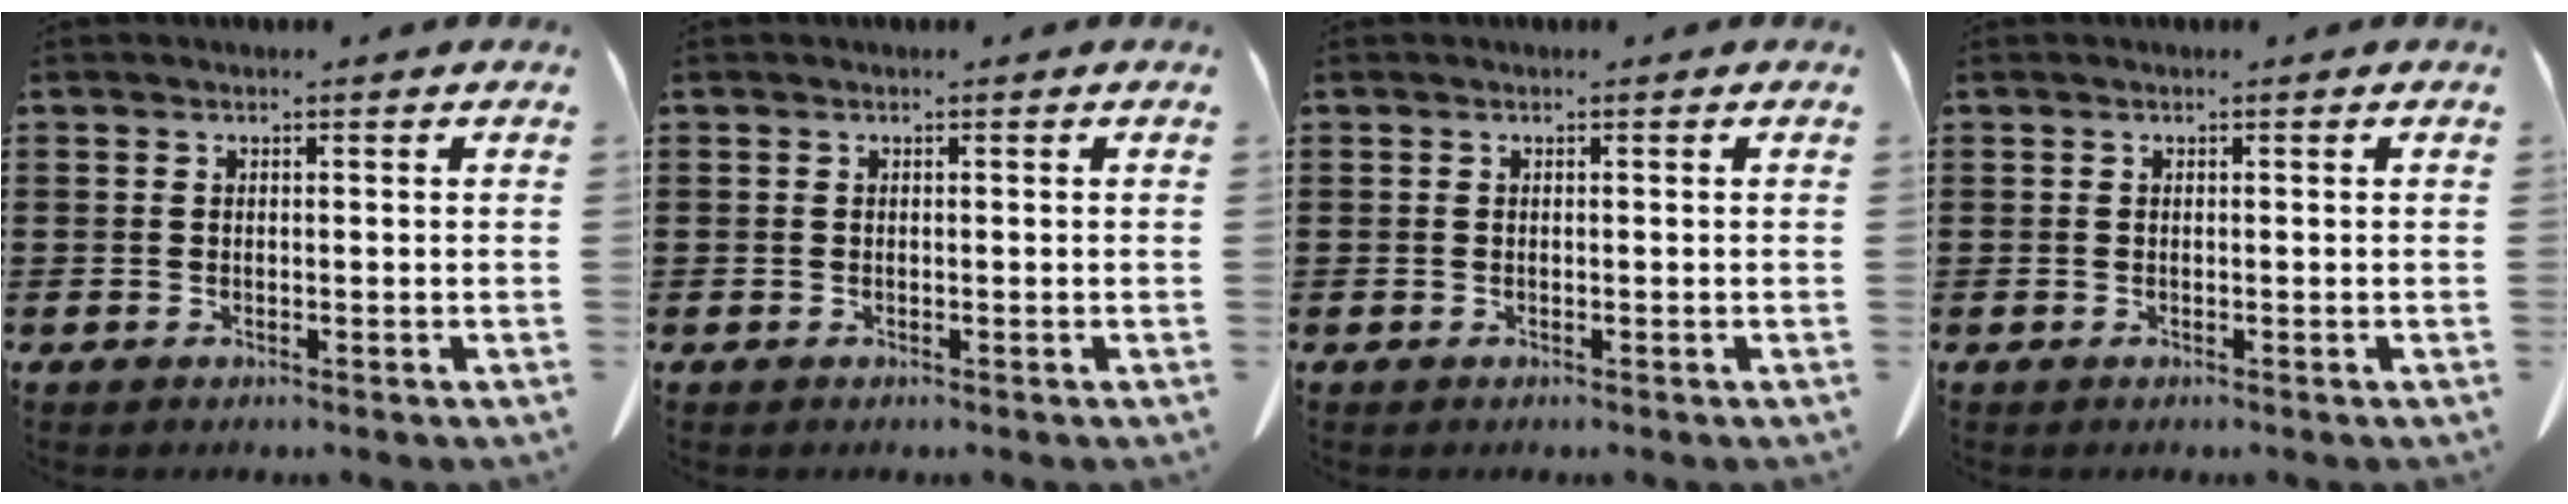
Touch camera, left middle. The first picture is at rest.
{"total": 0.0}
{"total": 0.0}
{"total": 0.0}